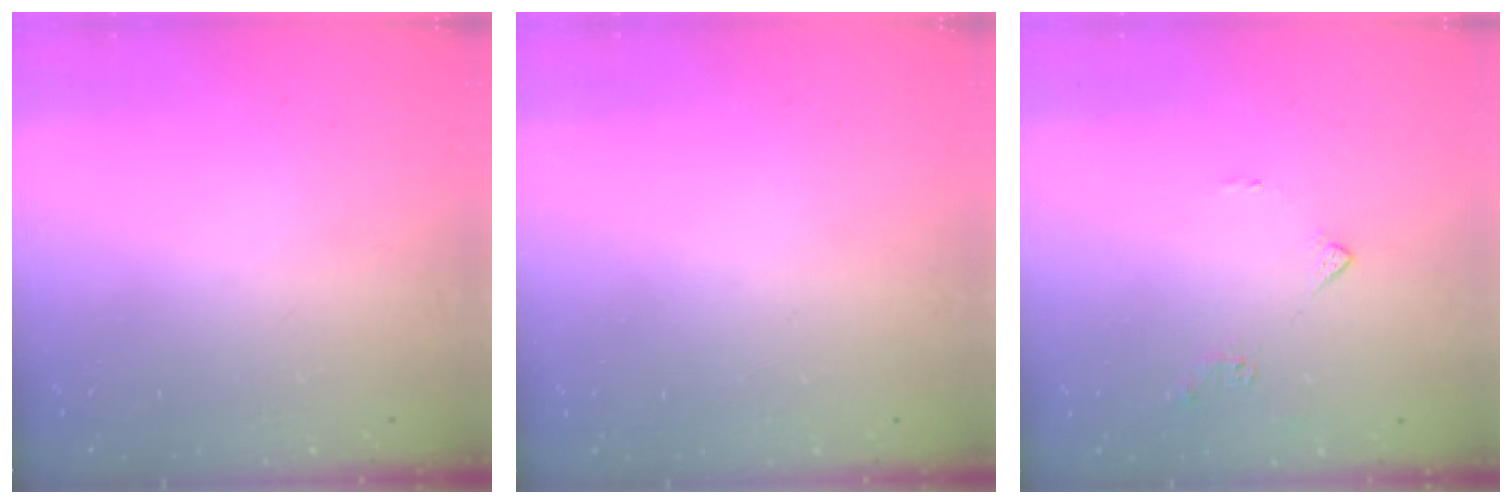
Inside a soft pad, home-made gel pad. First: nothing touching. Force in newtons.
{"total": 1.7, "press": 1.6, "slide": 0.2}
{"total": 3.9, "press": 3.8, "slide": 0.9}